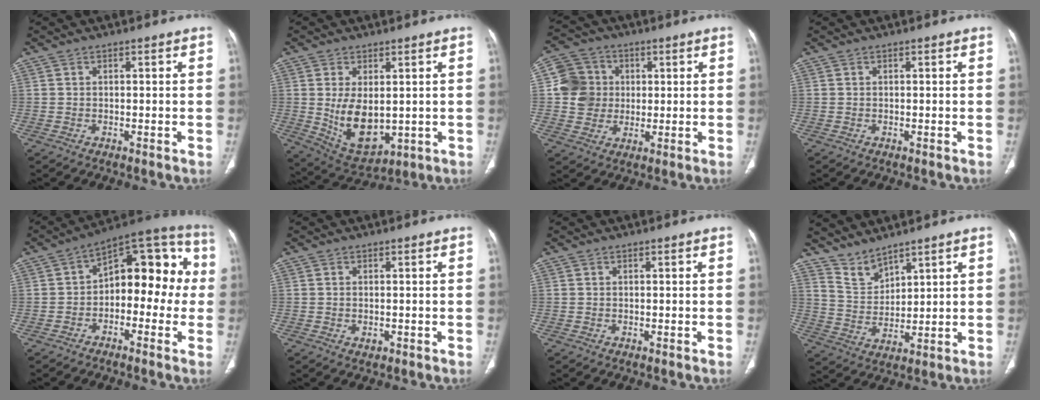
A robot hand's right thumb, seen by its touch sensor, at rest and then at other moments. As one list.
[{"total": 11.0, "force": [0.1, 6.4, 8.9], "torque": [-0.135, -0.017, 0.029]}, {"total": 9.6, "force": [1.0, 9.1, 3.1], "torque": [-0.033, 0.009, 0.015]}, {"total": 0.0}, {"total": 15.5, "force": [-0.6, 9.4, 12.4], "torque": [-0.106, 0.058, -0.026]}, {"total": 1.2, "force": [-0.3, 0.8, 0.8], "torque": [-0.013, -0.002, -0.001]}, {"total": 0.0}, {"total": 5.7, "force": [5.3, 1.5, 1.4], "torque": [-0.023, -0.039, 0.124]}]